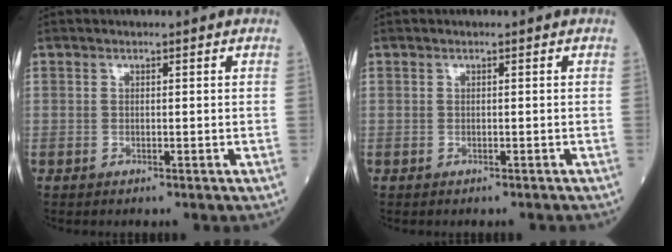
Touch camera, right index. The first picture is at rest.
{"total": 0.5, "force": [-0.5, 0.1, 0.2], "torque": [-0.002, 0.000, -0.008]}